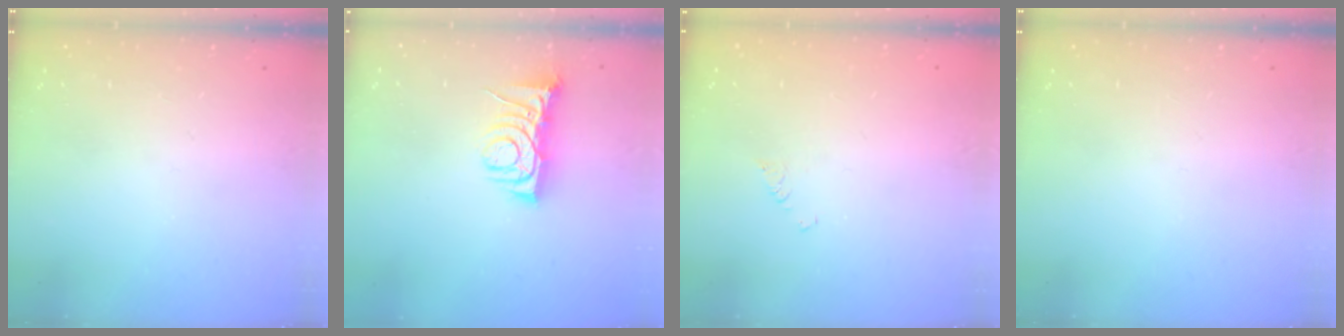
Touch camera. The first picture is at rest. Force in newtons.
{"total": 6.3, "press": 6.3, "slide": 0.8}
{"total": 2.4, "press": 2.4, "slide": 0.4}
{"total": 0.0}